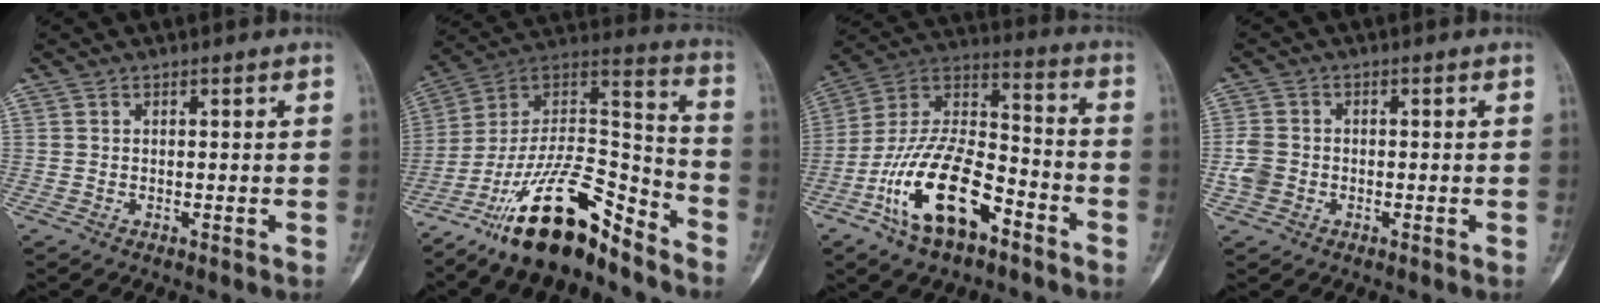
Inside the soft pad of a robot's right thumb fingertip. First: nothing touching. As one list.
[{"total": 21.4, "force": [-15.4, 7.4, 12.9], "torque": [-0.210, 0.112, -0.274]}, {"total": 19.9, "force": [-9.8, 9.5, 14.5], "torque": [-0.258, 0.074, -0.180]}, {"total": 4.0, "force": [-1.0, 3.3, 2.1], "torque": [-0.044, 0.008, -0.020]}]